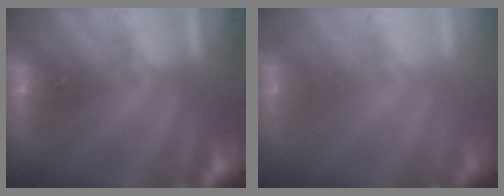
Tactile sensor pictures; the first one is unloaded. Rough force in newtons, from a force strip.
{"total": 2.4}